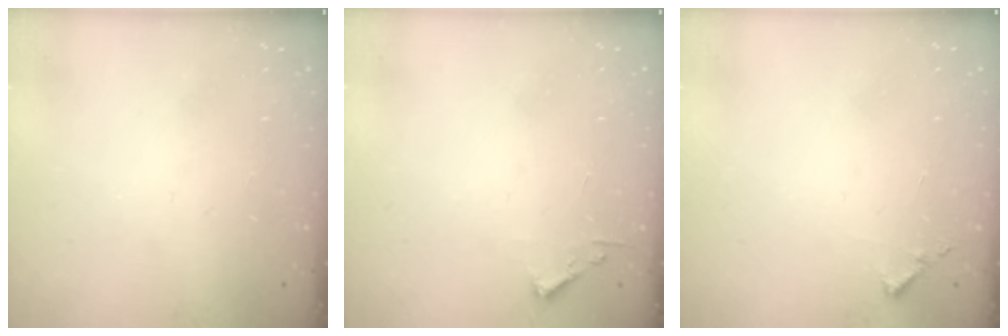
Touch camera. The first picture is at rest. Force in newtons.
{"total": 2.4, "press": 2.4, "slide": 0.3}
{"total": 5.2, "press": 5.2, "slide": 0.6}